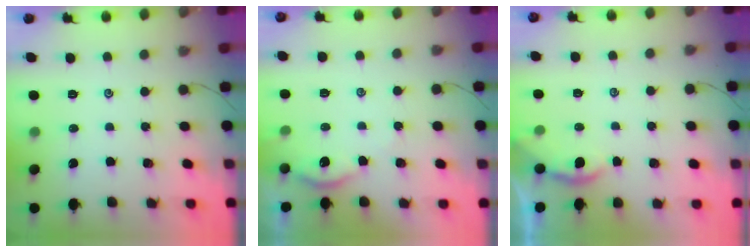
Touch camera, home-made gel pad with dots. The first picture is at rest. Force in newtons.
{"total": 2.9, "press": 2.9, "slide": 0.3}
{"total": 1.3, "press": 1.3, "slide": 0.3}